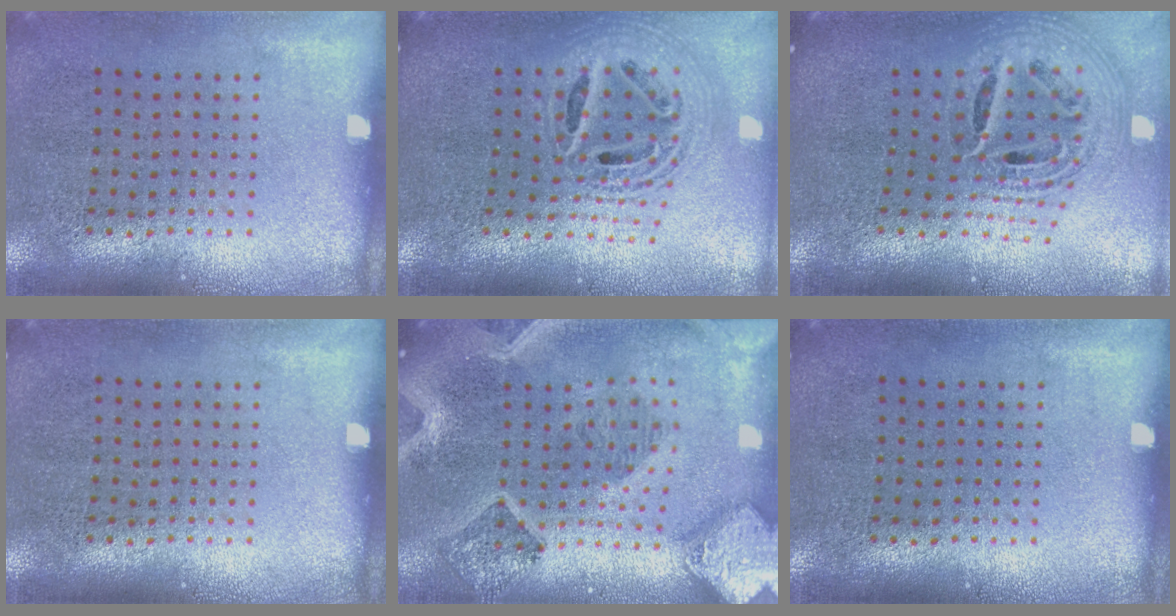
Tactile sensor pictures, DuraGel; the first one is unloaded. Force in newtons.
{"total": 2.2, "press": 1.6, "slide": 1.4}
{"total": 2.1, "press": 1.7, "slide": 1.4}
{"total": 0.0}
{"total": 2.9, "press": 2.6, "slide": 1.3}
{"total": 0.0}